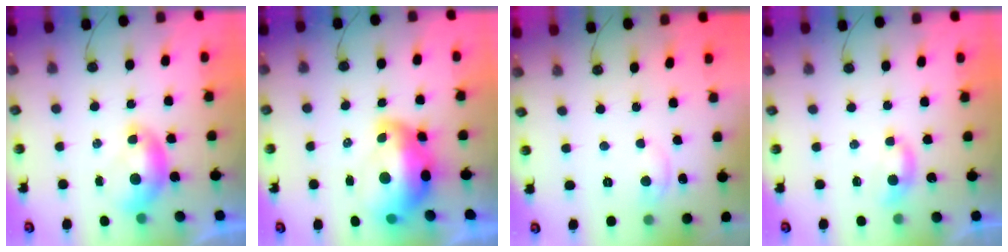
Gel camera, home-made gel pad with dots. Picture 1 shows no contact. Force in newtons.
{"total": 8.2, "press": 8.1, "slide": 1.4}
{"total": 1.5, "press": 1.4, "slide": 0.5}
{"total": 1.9, "press": 1.9, "slide": 0.5}